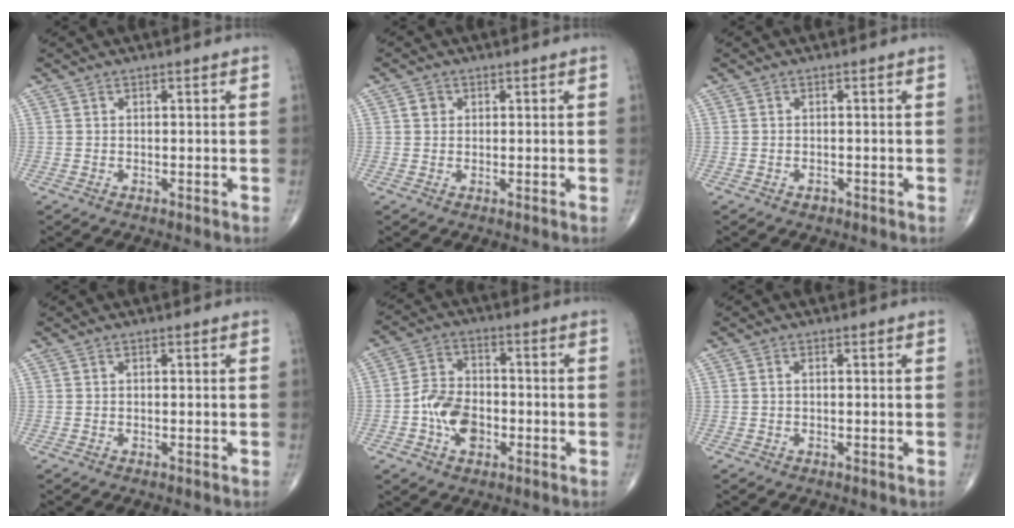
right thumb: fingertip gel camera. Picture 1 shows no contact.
{"total": 1.5, "force": [0.4, 1.4, 0.5], "torque": [-0.003, 0.001, 0.003]}
{"total": 0.8, "force": [-0.5, 0.6, 0.3], "torque": [-0.004, 0.002, -0.009]}
{"total": 0.0}
{"total": 10.5, "force": [-3.1, 7.2, 7.0], "torque": [-0.103, 0.029, -0.062]}
{"total": 0.8, "force": [0.0, 0.5, 0.6], "torque": [-0.012, 0.001, -0.002]}